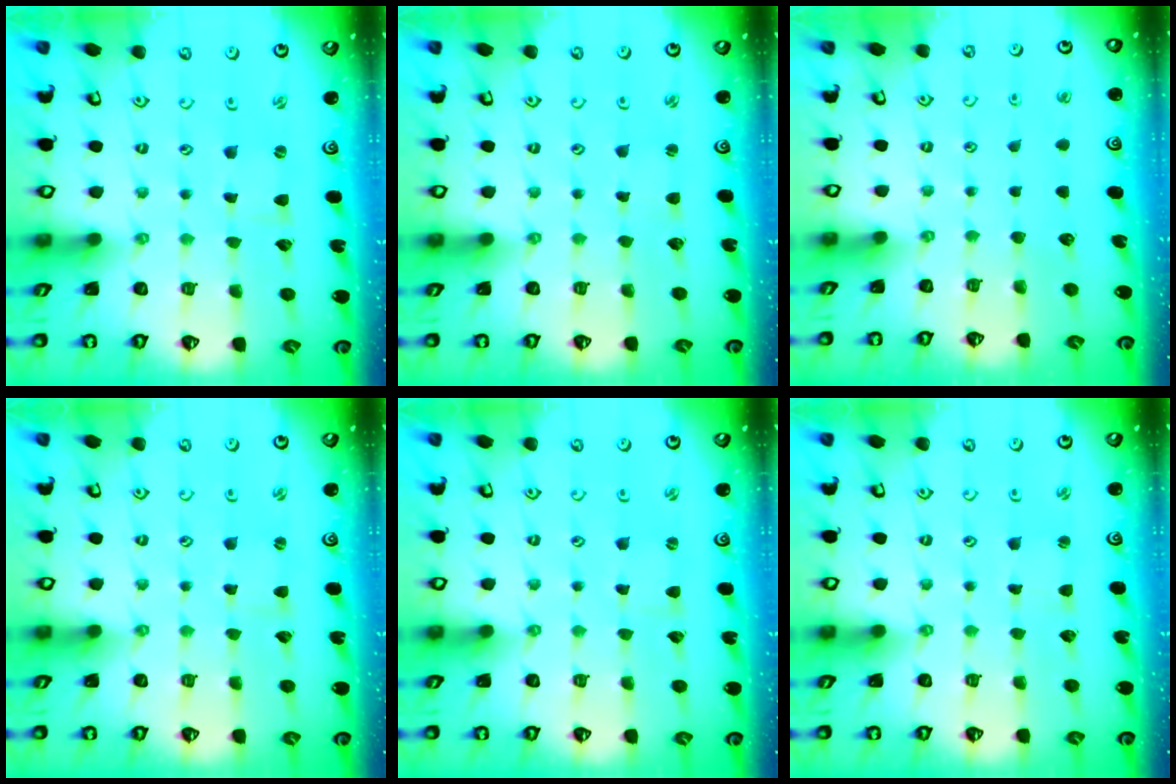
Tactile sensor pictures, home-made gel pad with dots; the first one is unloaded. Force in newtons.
{"total": 1.4, "press": 1.4, "slide": 0.3}
{"total": 0.0}
{"total": 1.7, "press": 1.7, "slide": 0.3}
{"total": 1.4, "press": 1.4, "slide": 0.2}
{"total": 1.1, "press": 1.1, "slide": 0.1}